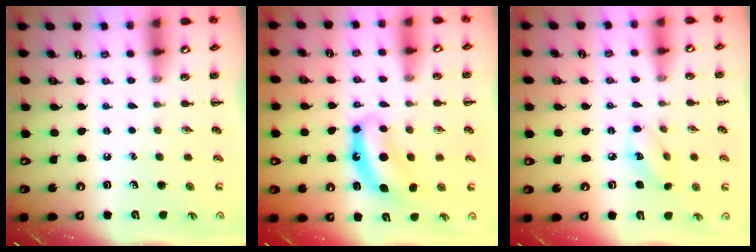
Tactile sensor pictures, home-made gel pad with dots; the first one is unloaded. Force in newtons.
{"total": 8.2, "press": 8.0, "slide": 1.6}
{"total": 6.5, "press": 6.4, "slide": 1.0}